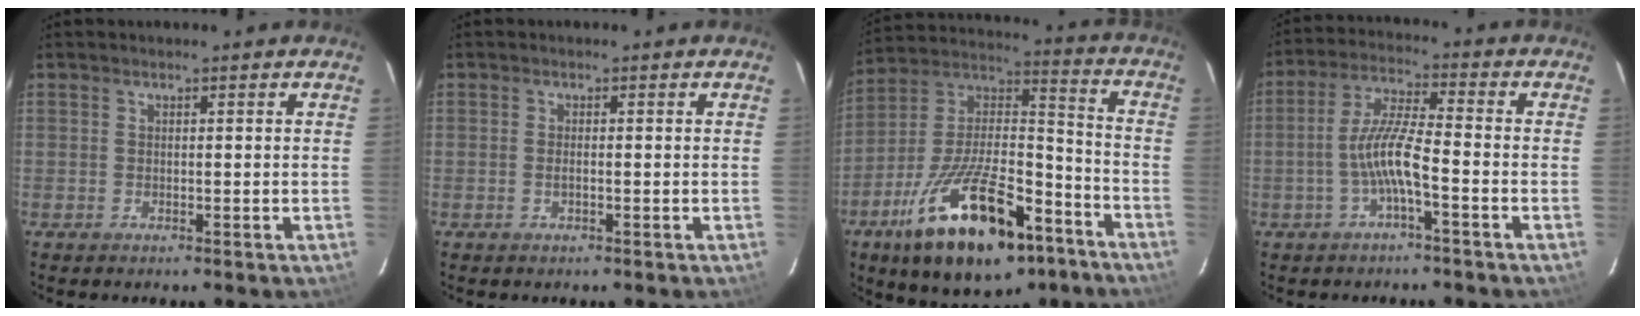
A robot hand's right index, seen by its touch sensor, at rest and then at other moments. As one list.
[{"total": 0.9, "force": [-0.3, 0.2, 0.9], "torque": [-0.018, -0.001, -0.006]}, {"total": 26.2, "force": [-15.0, 10.8, 18.5], "torque": [-0.331, 0.001, -0.233]}, {"total": 7.3, "force": [-2.7, 0.6, 6.7], "torque": [-0.147, 0.010, -0.050]}]